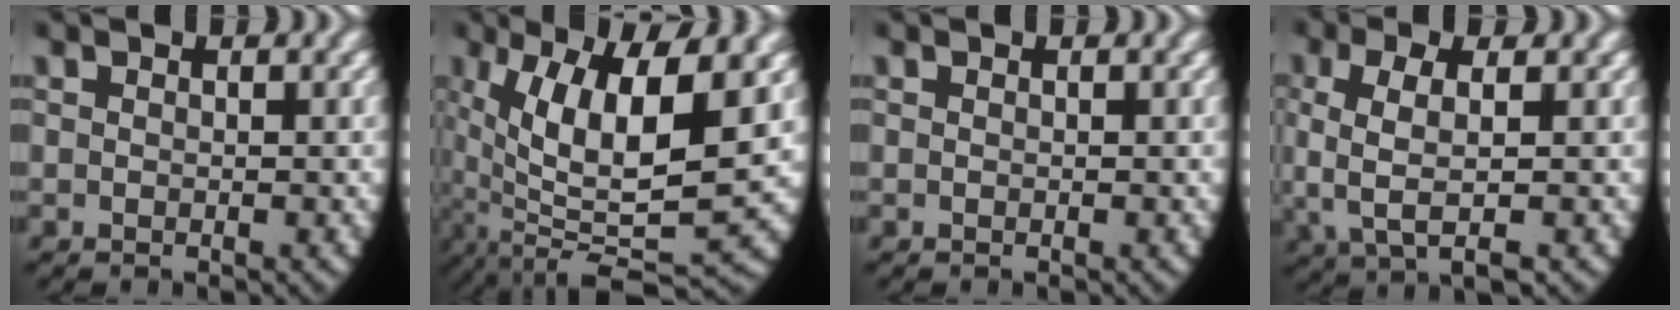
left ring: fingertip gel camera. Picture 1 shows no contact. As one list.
[{"total": 12.9, "force": [-1.7, 6.3, 11.2], "torque": [-0.207, -0.044, 0.002]}, {"total": 0.0}, {"total": 5.6, "force": [0.3, 2.7, 4.9], "torque": [-0.114, -0.012, 0.018]}]